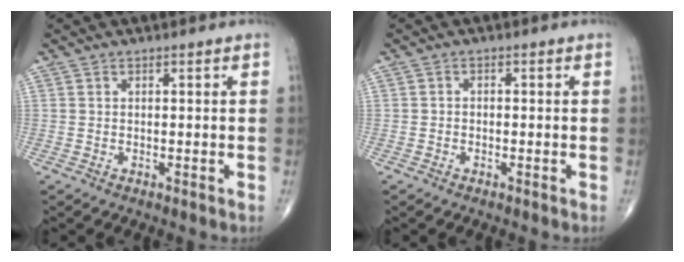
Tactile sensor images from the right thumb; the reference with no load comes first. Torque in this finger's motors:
{"motor_torque": [-0.25, 0.07, -0.23, -0.12, 0.03]}